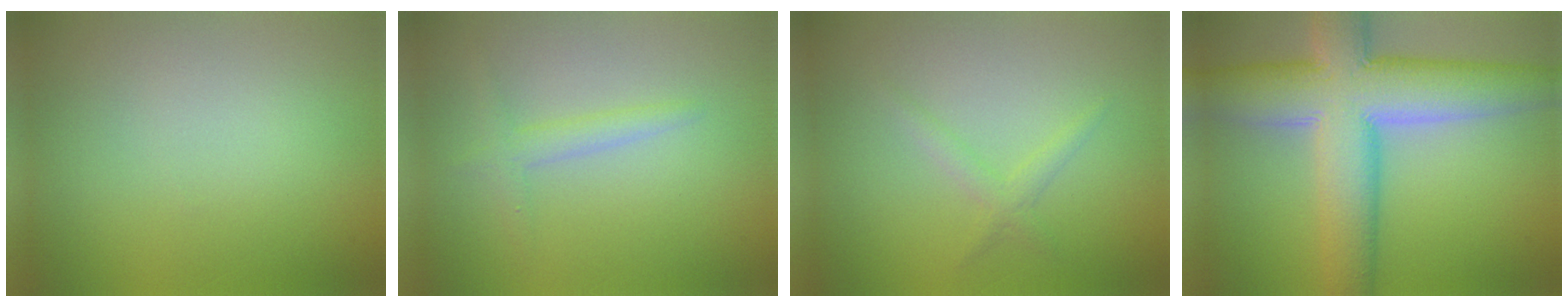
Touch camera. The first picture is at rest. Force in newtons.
{"total": 1.8, "press": 1.8, "slide": 0.1}
{"total": 1.4, "press": 1.4, "slide": 0.0}
{"total": 11.9, "press": 11.9, "slide": 0.8}